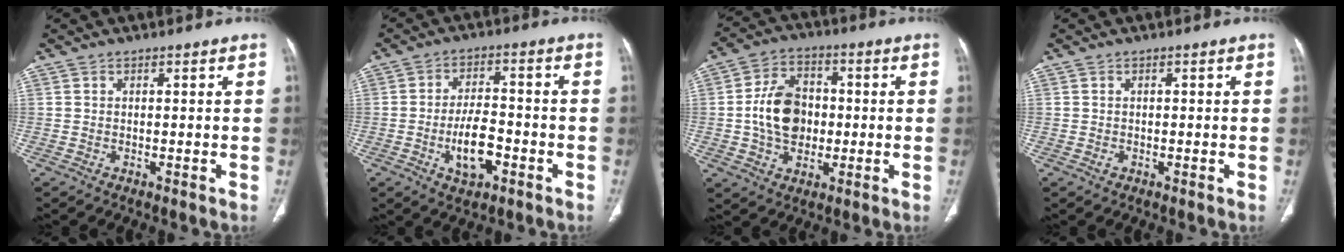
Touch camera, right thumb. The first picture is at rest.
{"total": 8.2, "force": [-3.0, 4.2, 6.3], "torque": [-0.097, 0.022, -0.050]}
{"total": 11.9, "force": [-0.5, 8.9, 8.0], "torque": [-0.115, 0.017, -0.011]}
{"total": 0.7, "force": [-0.3, 0.6, 0.3], "torque": [-0.003, 0.005, -0.003]}